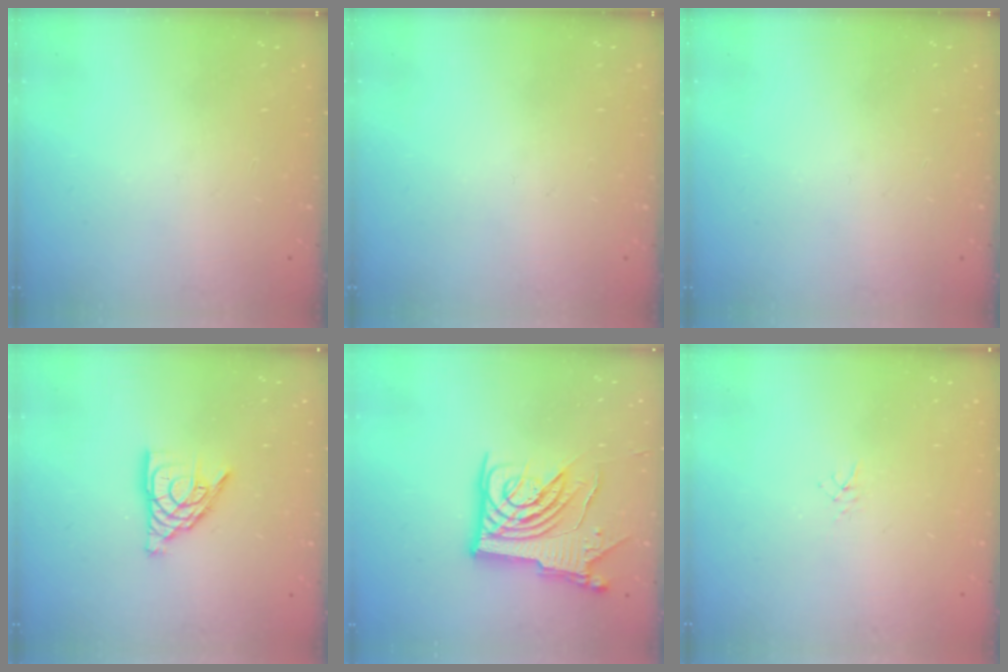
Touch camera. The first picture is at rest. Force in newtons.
{"total": 0.0}
{"total": 0.0}
{"total": 10.4, "press": 10.4, "slide": 1.2}
{"total": 14.4, "press": 14.3, "slide": 1.7}
{"total": 1.9, "press": 1.9, "slide": 0.3}